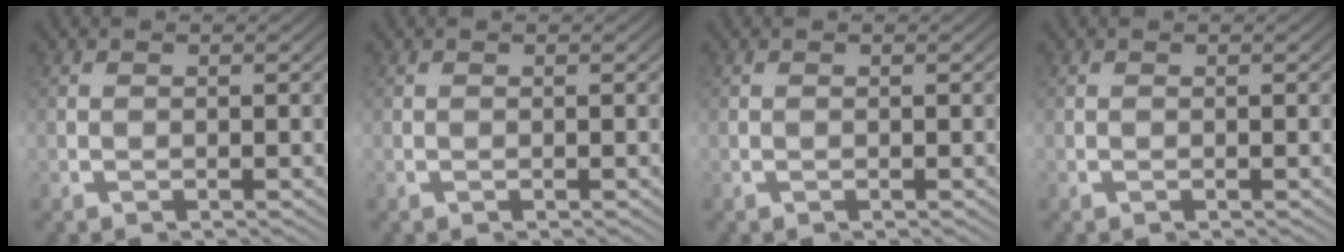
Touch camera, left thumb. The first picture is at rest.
{"total": 0.0}
{"total": 0.0}
{"total": 0.0}